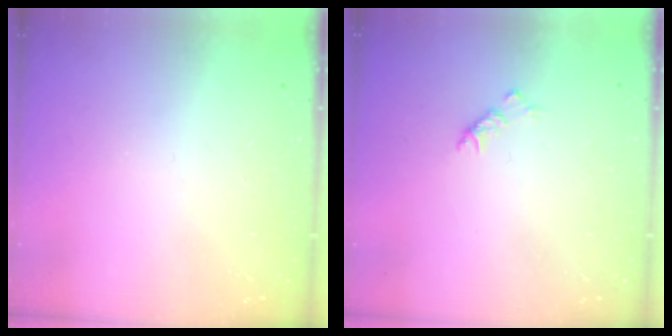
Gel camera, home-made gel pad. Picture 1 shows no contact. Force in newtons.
{"total": 3.8, "press": 3.7, "slide": 0.8}